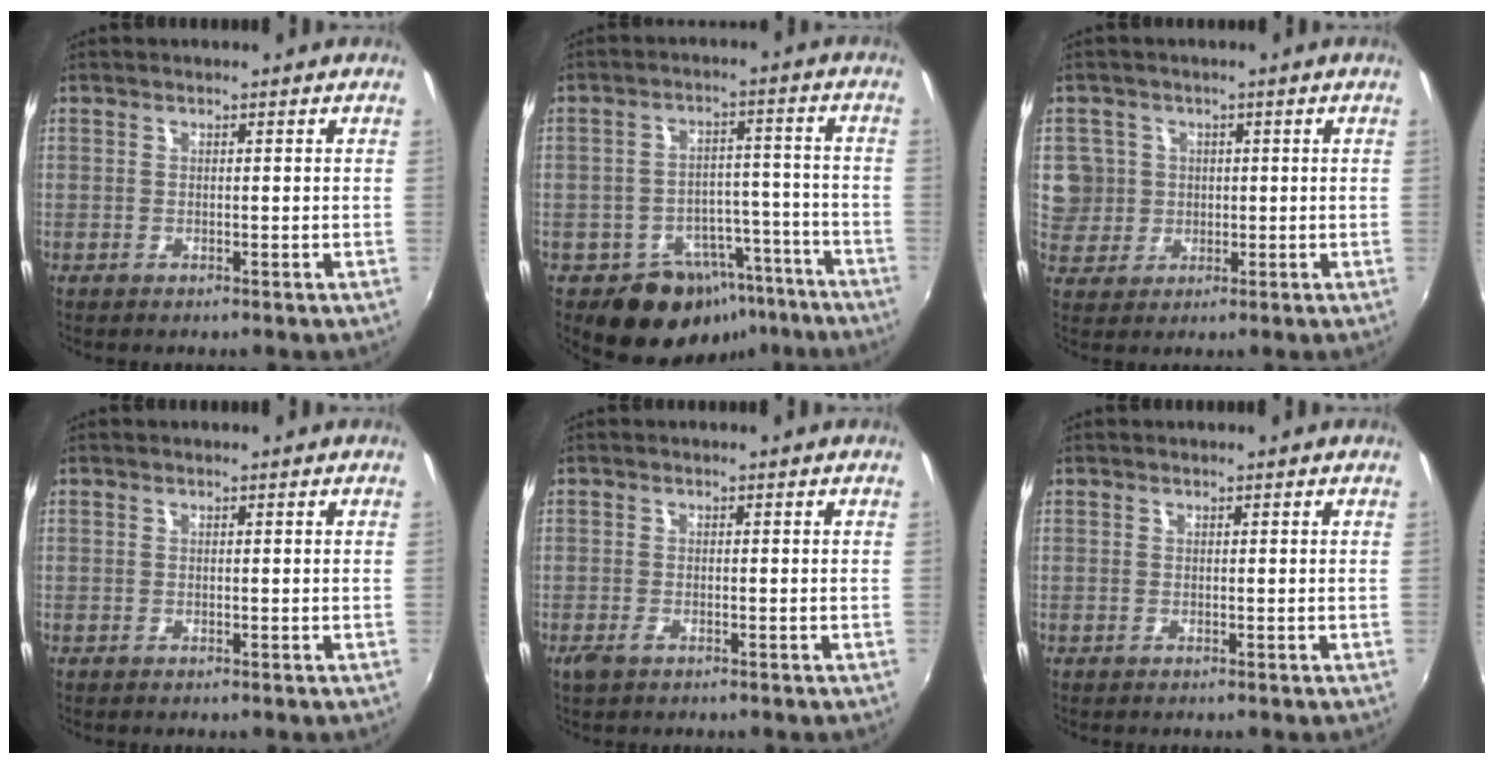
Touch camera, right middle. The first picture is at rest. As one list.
[{"total": 13.1, "force": [-8.5, 8.9, 4.3], "torque": [-0.076, 0.031, -0.093]}, {"total": 6.7, "force": [0.8, 6.6, 1.0], "torque": [-0.022, 0.008, 0.017]}, {"total": 0.0}, {"total": 1.9, "force": [-1.2, 0.9, 1.1], "torque": [-0.025, -0.006, -0.023]}, {"total": 0.0}]